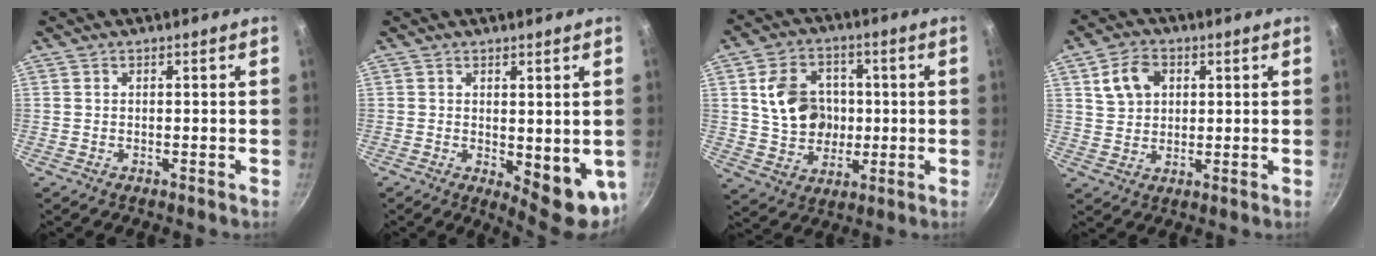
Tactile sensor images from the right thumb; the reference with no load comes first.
{"total": 9.2, "force": [0.1, 4.0, 8.3], "torque": [-0.084, -0.015, 0.012]}
{"total": 13.2, "force": [1.4, 10.9, 7.3], "torque": [-0.100, 0.007, 0.031]}
{"total": 7.6, "force": [2.5, 5.7, 4.3], "torque": [-0.061, 0.004, 0.043]}